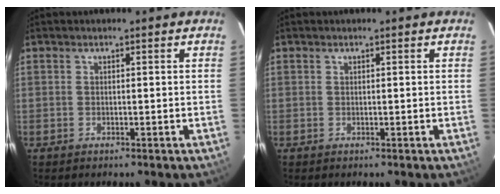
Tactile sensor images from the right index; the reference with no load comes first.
{"total": 0.0}